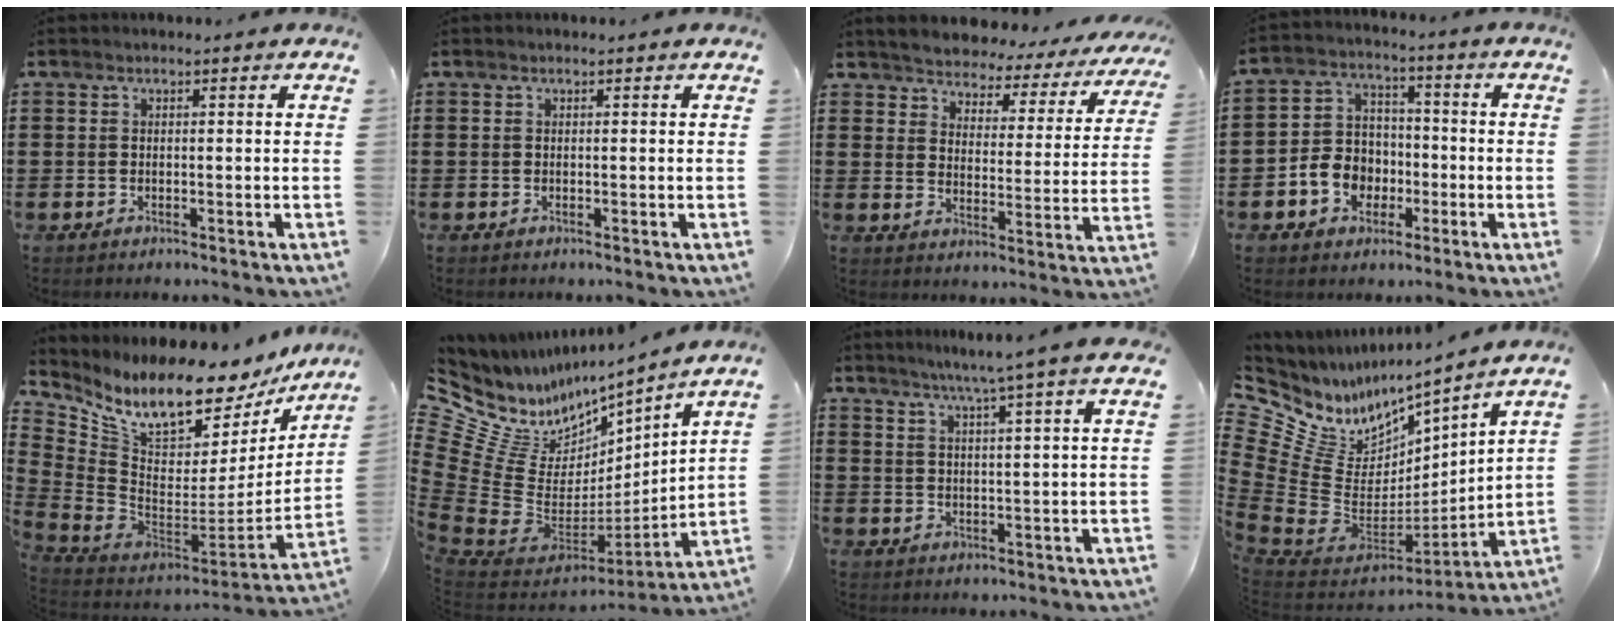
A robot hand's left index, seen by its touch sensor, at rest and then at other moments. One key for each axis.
{"total": 0.0}
{"total": 3.4, "fx": 3.4, "fy": 0.3, "fz": -0.3, "tx": -0.021, "ty": -0.033, "tz": 0.050}
{"total": 7.1, "fx": -2.6, "fy": 6.1, "fz": 2.5, "tx": -0.070, "ty": 0.022, "tz": -0.050}
{"total": 11.2, "fx": 8.8, "fy": 3.7, "fz": 5.8, "tx": -0.134, "ty": -0.085, "tz": 0.152}
{"total": 9.8, "fx": 3.4, "fy": 8.1, "fz": 4.3, "tx": -0.154, "ty": -0.055, "tz": 0.053}
{"total": 5.2, "fx": 4.1, "fy": -1.2, "fz": 2.9, "tx": -0.067, "ty": -0.017, "tz": 0.068}
{"total": 9.8, "fx": 3.8, "fy": 7.6, "fz": 4.9, "tx": -0.159, "ty": -0.057, "tz": 0.061}